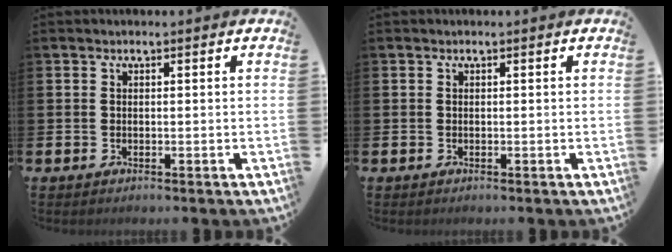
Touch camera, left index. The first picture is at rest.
{"total": 0.0}